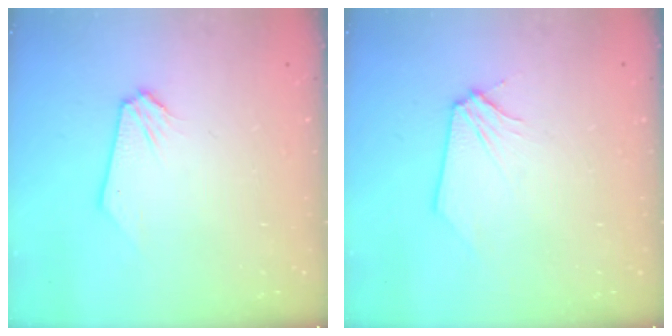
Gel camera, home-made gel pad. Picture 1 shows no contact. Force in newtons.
{"total": 0.0}